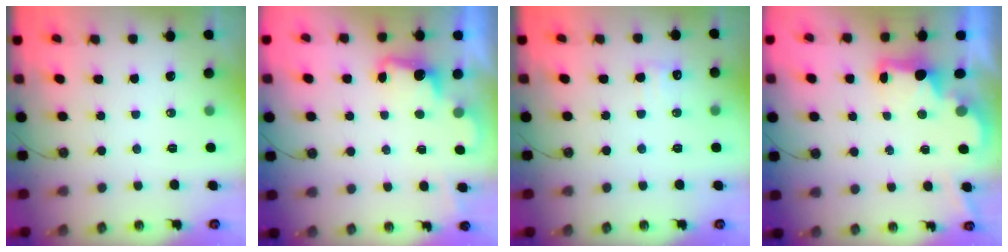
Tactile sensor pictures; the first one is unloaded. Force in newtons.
{"total": 2.2, "press": 2.0, "slide": 1.0}
{"total": 7.1, "press": 7.0, "slide": 1.2}
{"total": 2.2, "press": 2.1, "slide": 0.8}